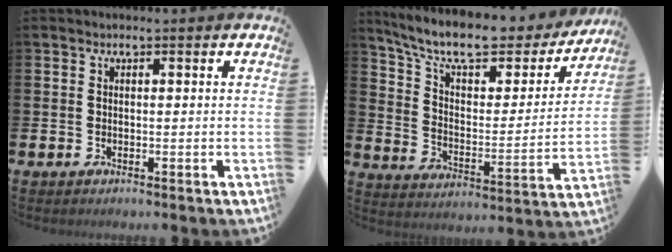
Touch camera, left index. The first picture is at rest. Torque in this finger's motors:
{"motor_torque": [0.80, -1.34, 1.05, 0.21]}